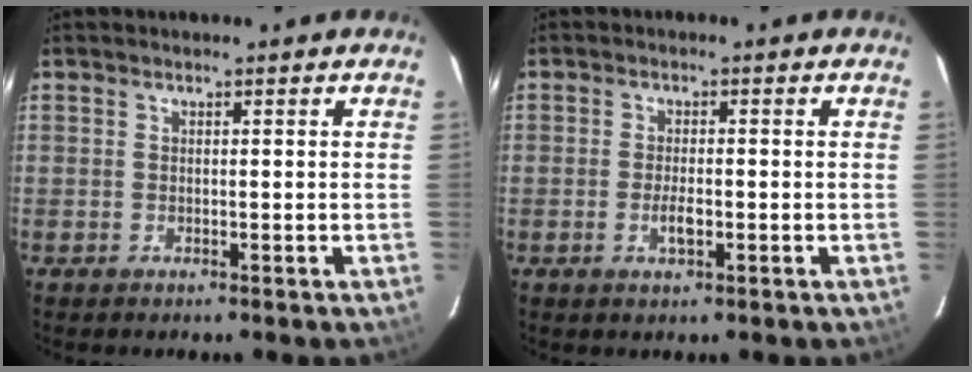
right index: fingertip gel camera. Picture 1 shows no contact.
{"total": 2.8, "force": [-0.9, 1.1, 2.4], "torque": [-0.045, -0.003, -0.015]}